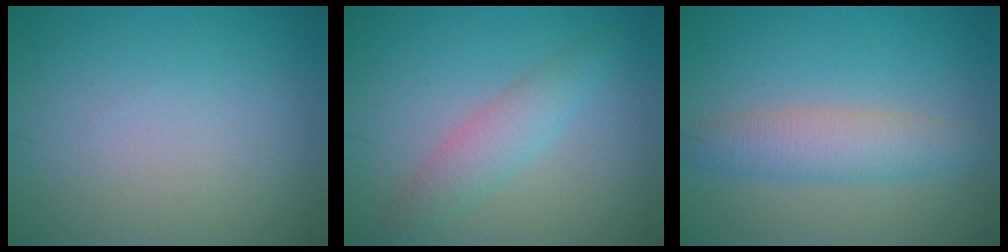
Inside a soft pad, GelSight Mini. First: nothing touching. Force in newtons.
{"total": 2.9, "press": 2.9, "slide": 0.1}
{"total": 3.7, "press": 3.7, "slide": 0.1}